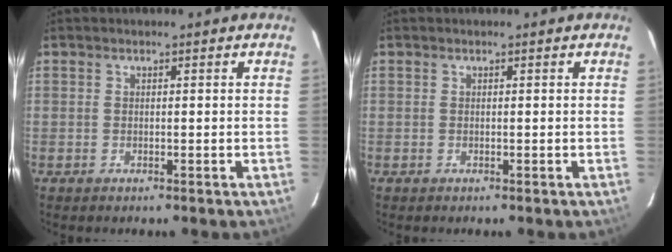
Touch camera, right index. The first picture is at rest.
{"total": 0.0}